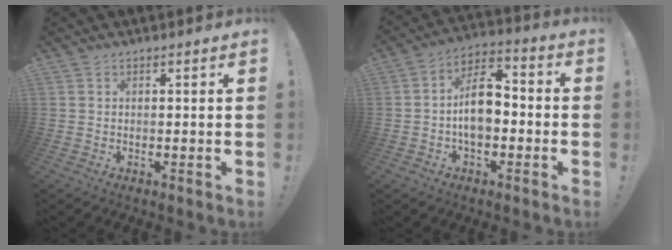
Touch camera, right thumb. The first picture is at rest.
{"total": 11.9, "force": [-1.9, 7.3, 9.1], "torque": [-0.148, 0.021, -0.036]}